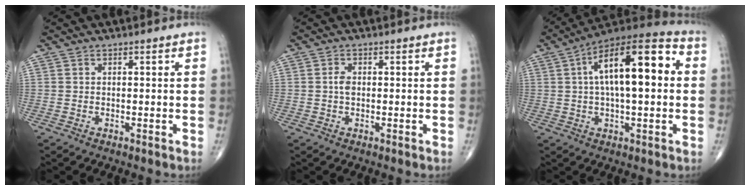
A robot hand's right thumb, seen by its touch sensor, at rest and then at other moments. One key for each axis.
{"total": 1.8, "fx": 0.0, "fy": 1.1, "fz": 1.4, "tx": -0.025, "ty": 0.002, "tz": -0.004}
{"total": 18.7, "fx": 3.0, "fy": 7.2, "fz": 17.0, "tx": -0.263, "ty": 0.030, "tz": 0.037}